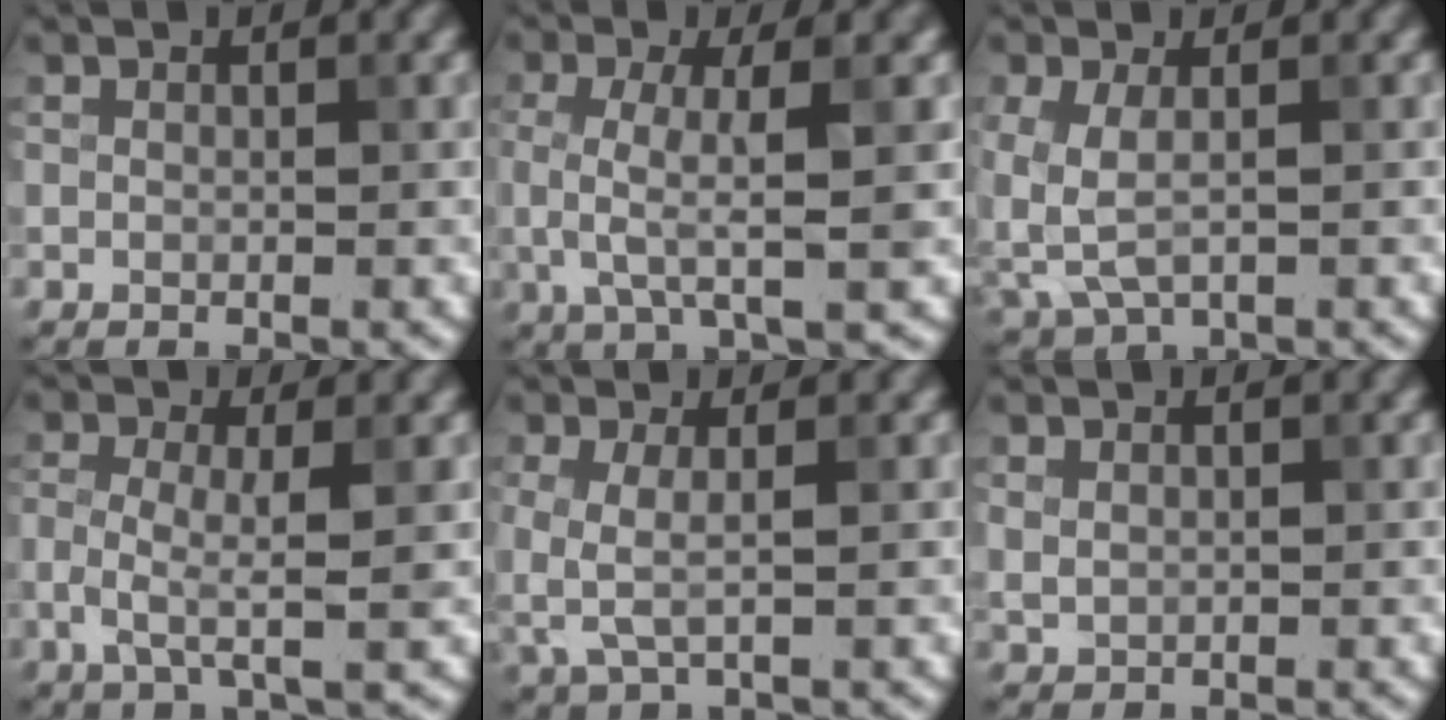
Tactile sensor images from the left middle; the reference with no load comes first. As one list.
[{"total": 4.7, "force": [-0.3, 1.1, 4.6], "torque": [-0.094, 0.000, -0.010]}, {"total": 3.7, "force": [-0.3, 2.3, 2.8], "torque": [-0.082, -0.008, -0.004]}, {"total": 3.3, "force": [-0.6, 0.8, 3.2], "torque": [-0.071, -0.008, -0.016]}, {"total": 2.4, "force": [-0.3, 0.8, 2.3], "torque": [-0.064, -0.005, -0.005]}, {"total": 1.1, "force": [0.3, 0.8, 0.6], "torque": [-0.017, -0.001, 0.013]}]